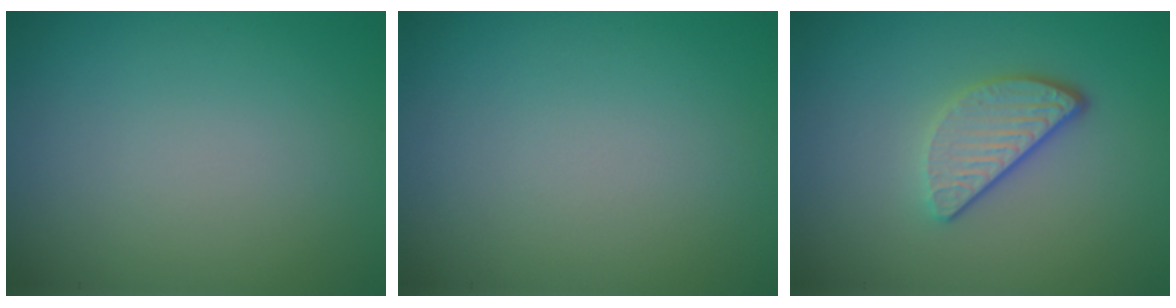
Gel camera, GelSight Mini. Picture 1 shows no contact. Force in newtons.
{"total": 0.0}
{"total": 3.3, "press": 2.6, "slide": 2.0}